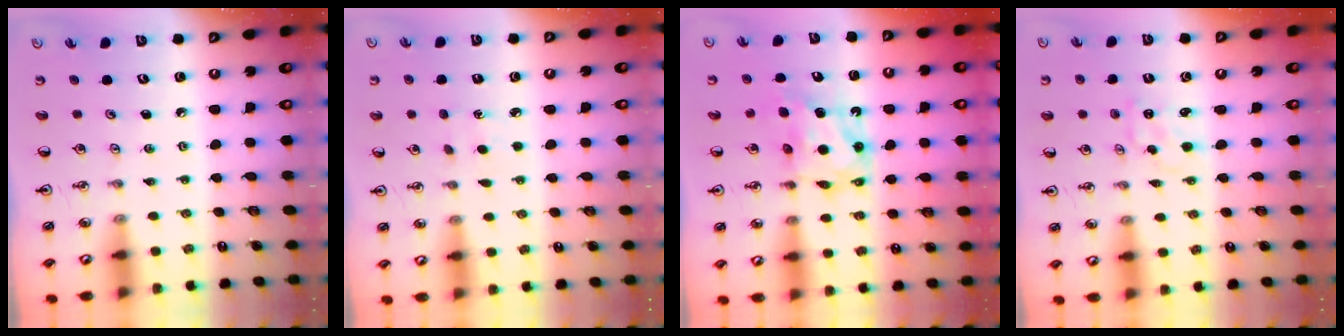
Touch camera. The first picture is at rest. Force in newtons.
{"total": 2.9, "press": 2.9, "slide": 0.4}
{"total": 6.5, "press": 6.5, "slide": 0.2}
{"total": 0.8, "press": 0.8, "slide": 0.3}